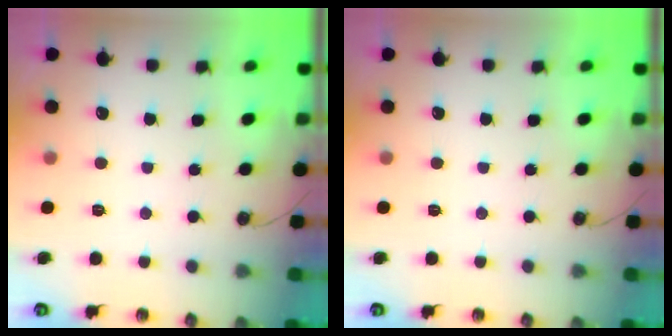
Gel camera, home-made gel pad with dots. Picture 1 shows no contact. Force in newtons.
{"total": 0.0}